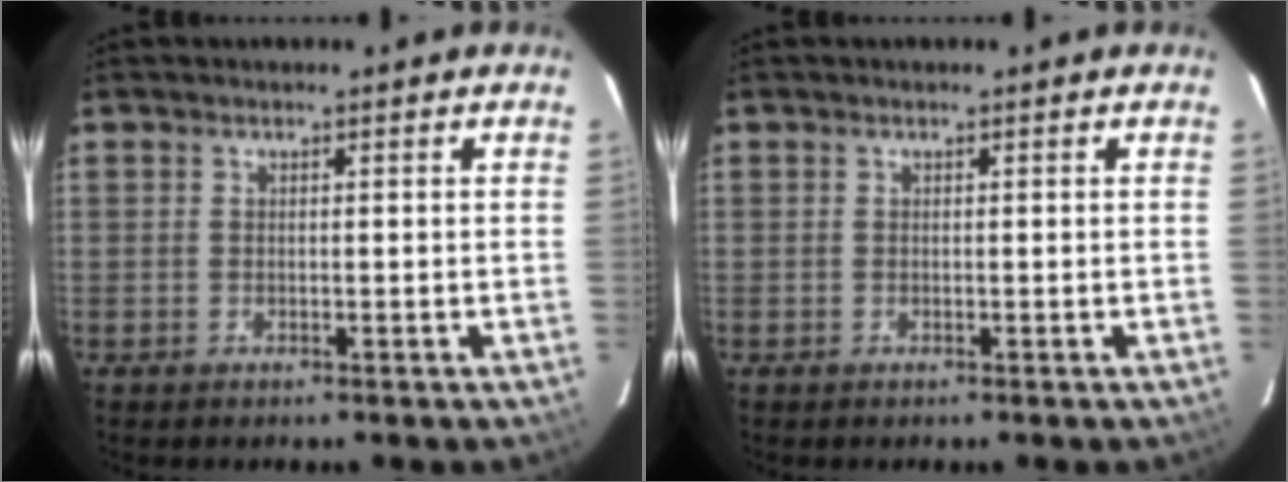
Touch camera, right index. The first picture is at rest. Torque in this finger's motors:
{"motor_torque": [0.00, 0.00, 0.00, 0.00]}